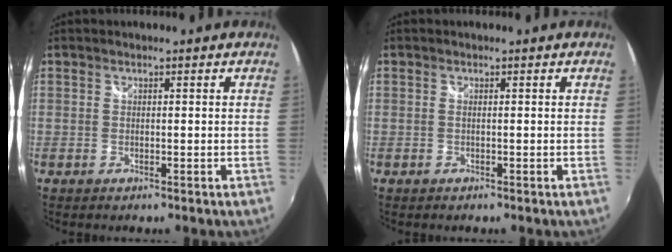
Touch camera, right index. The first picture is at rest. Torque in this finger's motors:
{"motor_torque": [-0.30, 0.08, -0.04, -0.01]}